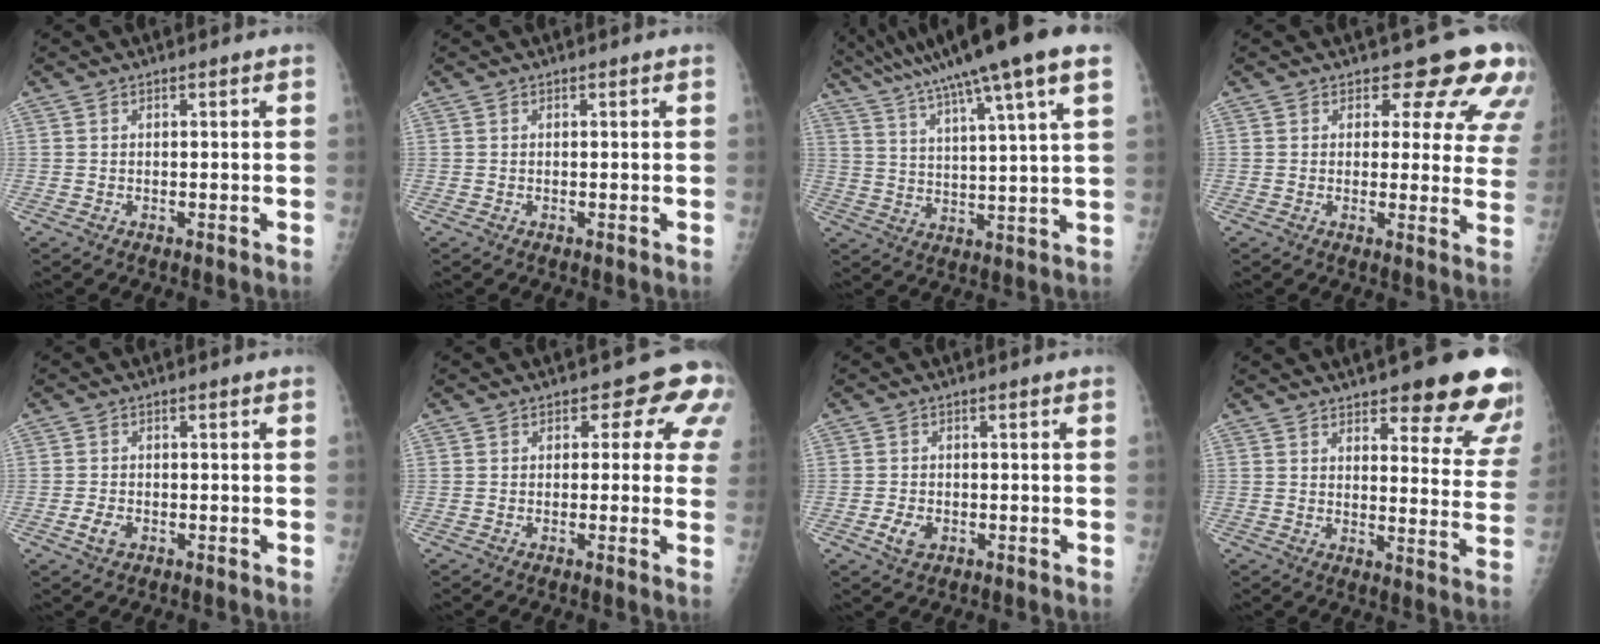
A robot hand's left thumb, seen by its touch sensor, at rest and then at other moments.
{"total": 0.0}
{"total": 20.1, "force": [13.6, 0.8, 14.7], "torque": [-0.250, -0.010, 0.210]}
{"total": 11.4, "force": [9.4, 5.1, 3.9], "torque": [0.008, -0.054, 0.080]}
{"total": 2.5, "force": [-1.1, 1.6, 1.6], "torque": [-0.032, 0.001, -0.019]}
{"total": 6.8, "force": [2.4, 4.3, 4.6], "torque": [-0.005, 0.000, 0.010]}
{"total": 3.1, "force": [-1.2, 2.1, 2.0], "torque": [-0.036, 0.001, -0.018]}
{"total": 18.3, "force": [13.0, 5.4, 11.7], "torque": [-0.104, -0.068, 0.151]}